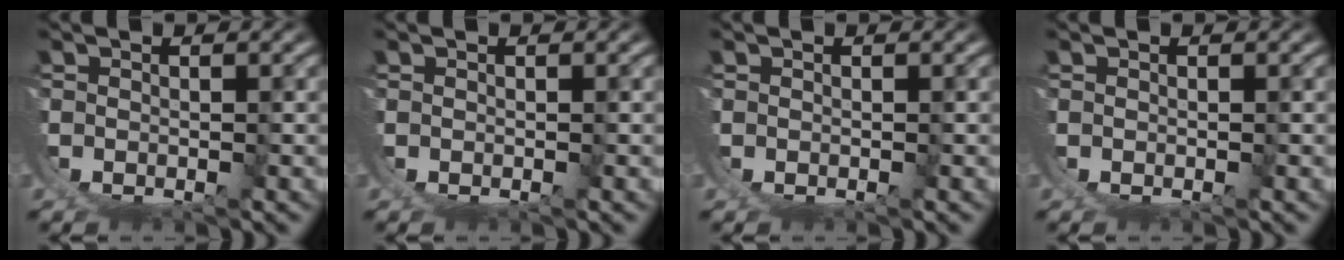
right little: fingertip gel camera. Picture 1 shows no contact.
{"total": 0.0}
{"total": 0.0}
{"total": 0.0}